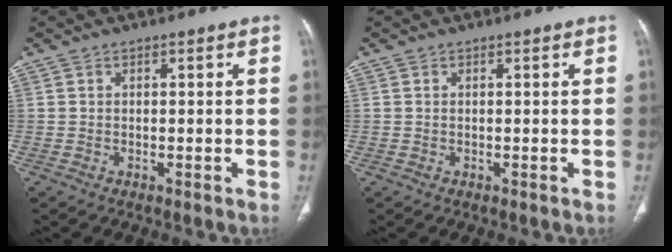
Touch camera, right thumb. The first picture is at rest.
{"total": 0.0}